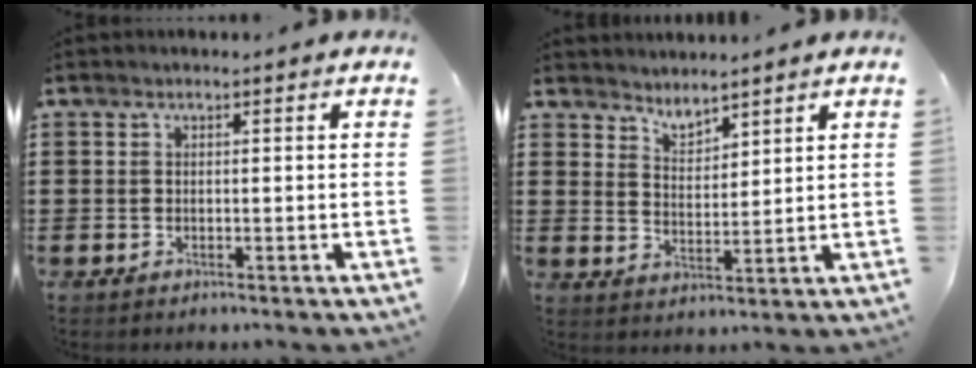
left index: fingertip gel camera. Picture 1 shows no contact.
{"total": 3.3, "force": [3.3, 0.3, 0.1], "torque": [-0.012, -0.009, 0.062]}